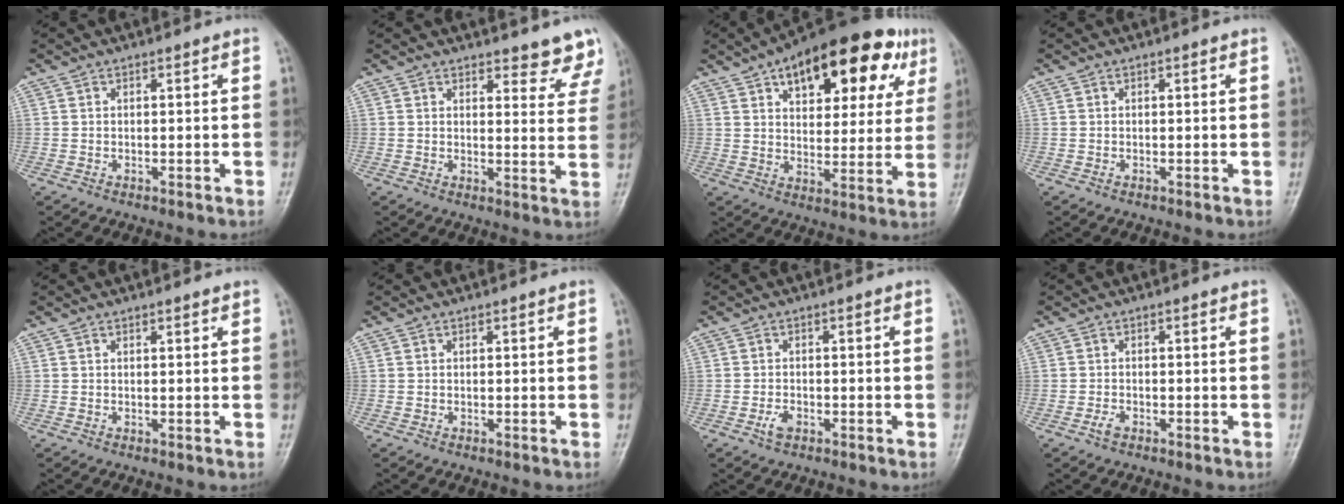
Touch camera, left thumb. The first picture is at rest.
{"total": 6.7, "force": [6.0, 2.2, 1.9], "torque": [0.015, -0.039, 0.055]}
{"total": 22.7, "force": [10.9, 11.1, 16.5], "torque": [-0.198, 0.000, 0.156]}
{"total": 0.0}
{"total": 0.6, "force": [0.4, 0.1, 0.3], "torque": [-0.007, -0.002, 0.006]}
{"total": 0.0}
{"total": 2.2, "force": [-1.1, 1.2, 1.4], "torque": [-0.029, 0.004, -0.021]}
{"total": 1.5, "force": [-0.9, 0.8, 0.9], "torque": [-0.020, 0.003, -0.020]}